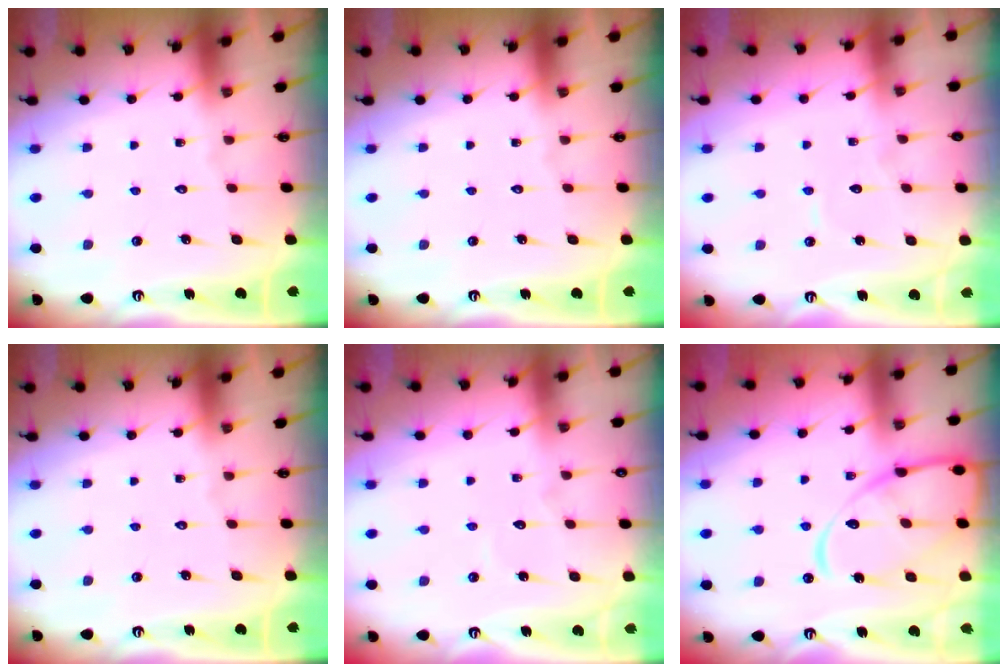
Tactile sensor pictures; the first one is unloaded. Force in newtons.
{"total": 0.0}
{"total": 3.9, "press": 3.9, "slide": 0.4}
{"total": 0.0}
{"total": 3.2, "press": 3.2, "slide": 0.2}
{"total": 16.1, "press": 16.1, "slide": 1.5}